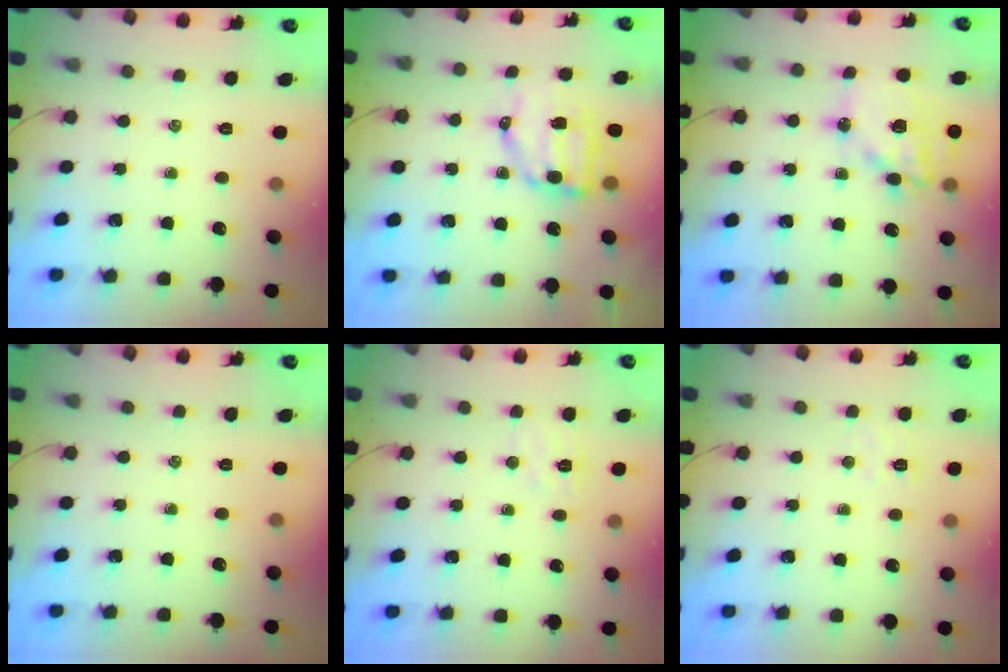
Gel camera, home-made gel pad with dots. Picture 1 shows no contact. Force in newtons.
{"total": 9.2, "press": 9.0, "slide": 1.6}
{"total": 16.3, "press": 15.9, "slide": 3.8}
{"total": 0.0}
{"total": 4.5, "press": 4.4, "slide": 1.1}
{"total": 4.2, "press": 4.1, "slide": 0.9}